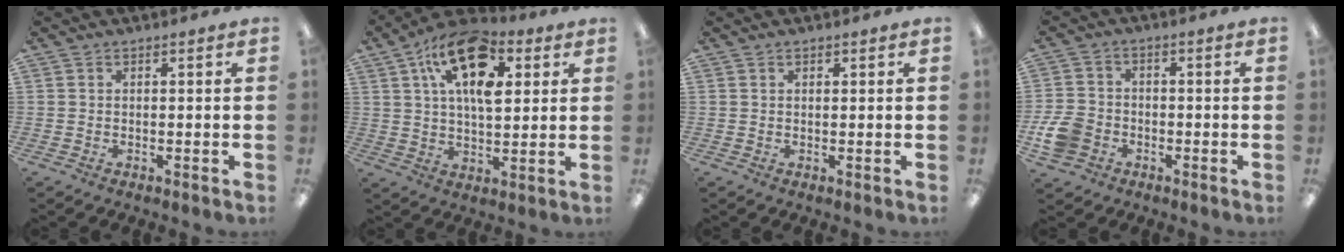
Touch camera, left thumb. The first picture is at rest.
{"total": 16.8, "force": [7.9, 9.0, 11.8], "torque": [-0.188, -0.017, 0.138]}
{"total": 1.0, "force": [0.6, 0.5, 0.6], "torque": [-0.005, -0.001, 0.008]}
{"total": 7.4, "force": [-2.8, 5.9, 3.6], "torque": [-0.089, 0.018, -0.053]}